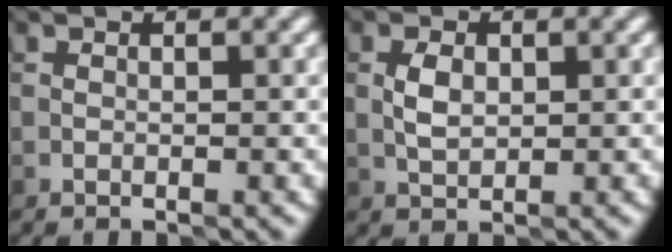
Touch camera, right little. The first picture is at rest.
{"total": 2.0, "force": [0.5, 1.2, 1.5], "torque": [-0.031, 0.005, 0.011]}